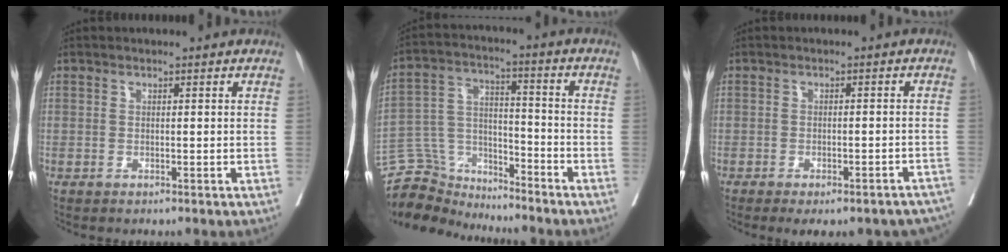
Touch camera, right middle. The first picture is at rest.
{"total": 10.0, "force": [-9.6, 2.6, -0.5], "torque": [-0.002, 0.046, -0.183]}
{"total": 11.4, "force": [-9.4, 3.8, 5.3], "torque": [-0.069, 0.010, -0.104]}